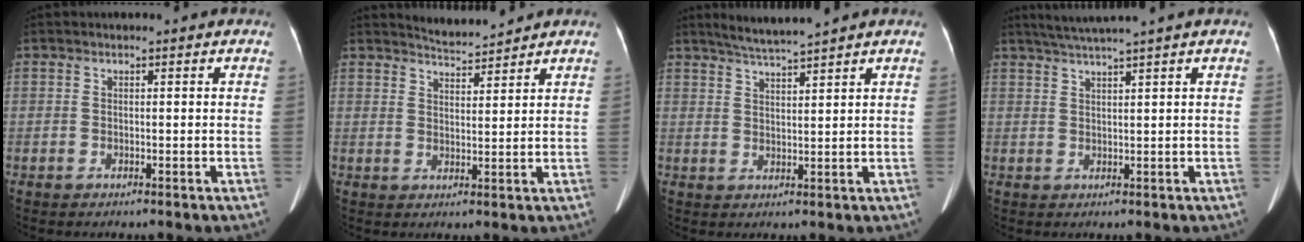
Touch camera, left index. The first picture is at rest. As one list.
[{"total": 3.9, "force": [3.9, -0.2, 0.0], "torque": [-0.008, 0.001, 0.068]}, {"total": 5.1, "force": [4.6, -1.1, 2.0], "torque": [-0.039, 0.009, 0.086]}, {"total": 4.8, "force": [4.0, -1.3, 2.3], "torque": [-0.041, 0.016, 0.077]}]